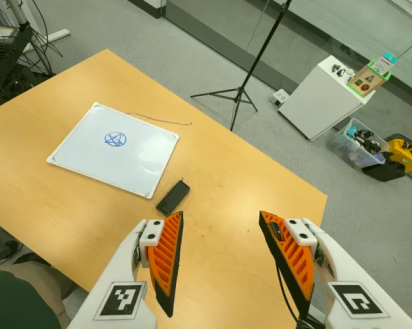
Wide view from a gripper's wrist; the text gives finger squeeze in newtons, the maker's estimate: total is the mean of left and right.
{"total": 0.0}